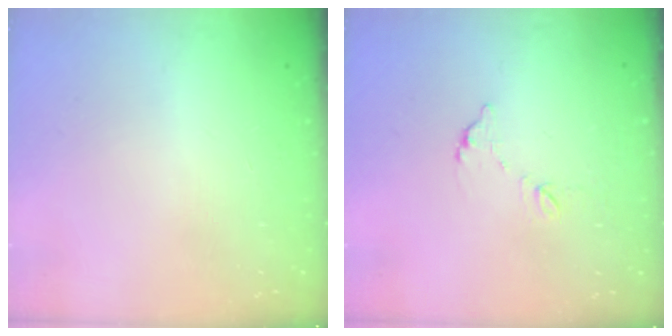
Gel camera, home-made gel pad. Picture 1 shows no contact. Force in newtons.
{"total": 6.2, "press": 6.2, "slide": 0.4}